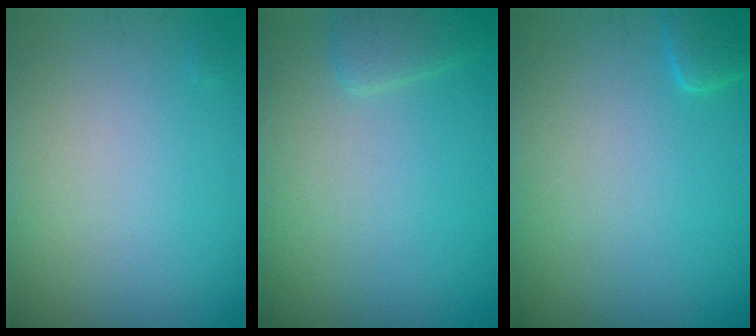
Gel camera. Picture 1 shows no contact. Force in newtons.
{"total": 1.6, "press": 1.5, "slide": 0.2}
{"total": 1.7, "press": 1.7, "slide": 0.2}